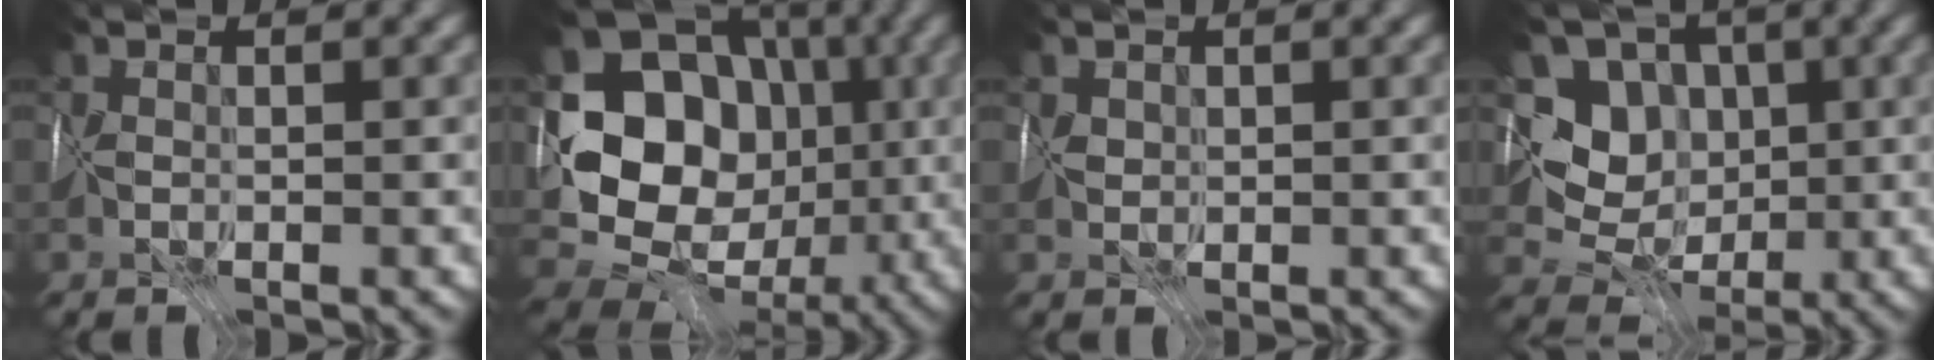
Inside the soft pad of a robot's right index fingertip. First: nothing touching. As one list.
[{"total": 11.4, "force": [0.0, 9.3, 6.5], "torque": [-0.099, -0.007, -0.015]}, {"total": 0.9, "force": [0.6, 0.1, -0.7], "torque": [0.012, 0.010, 0.006]}, {"total": 5.0, "force": [1.4, 4.6, 1.5], "torque": [-0.019, -0.005, 0.004]}]